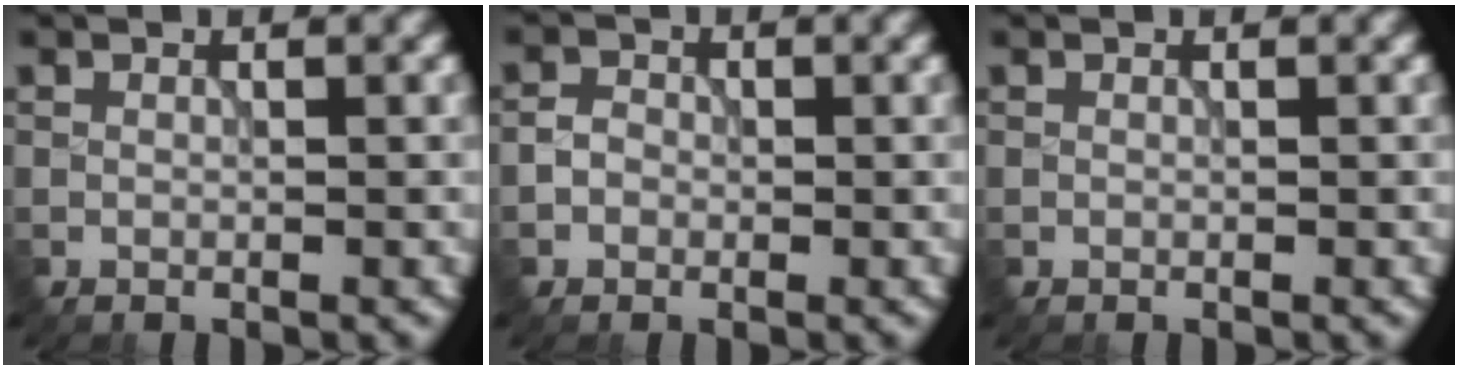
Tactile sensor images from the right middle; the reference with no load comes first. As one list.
[{"total": 1.5, "force": [-0.4, 1.3, 0.4], "torque": [-0.003, 0.000, -0.012]}, {"total": 0.0}]